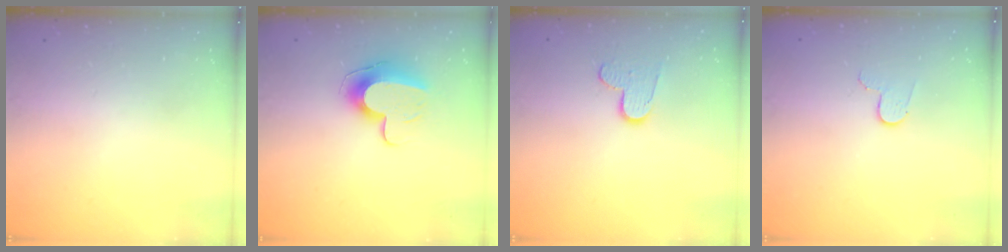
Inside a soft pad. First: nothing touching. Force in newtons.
{"total": 11.7, "press": 11.7, "slide": 0.7}
{"total": 8.2, "press": 8.2, "slide": 0.5}
{"total": 3.4, "press": 3.4, "slide": 0.3}